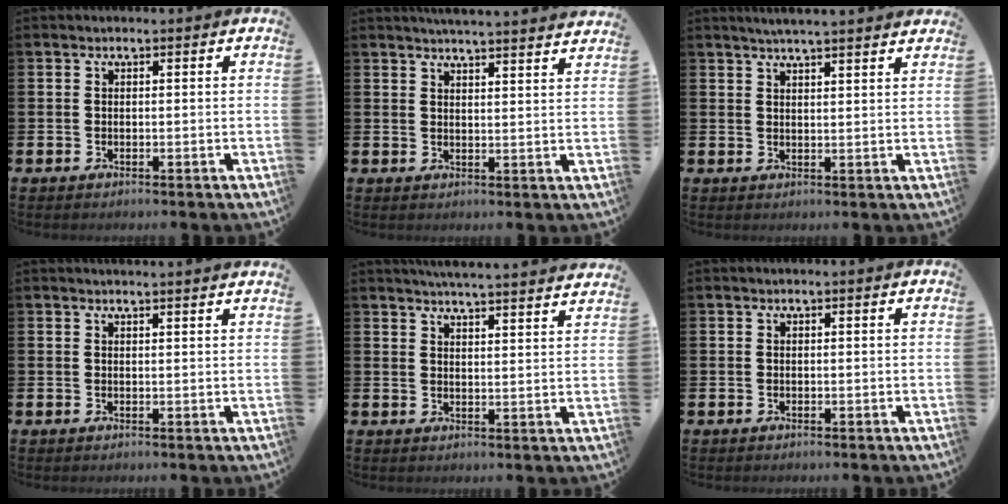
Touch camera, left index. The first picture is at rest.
{"total": 4.2, "force": [4.1, -0.6, 0.4], "torque": [-0.013, -0.023, 0.073]}
{"total": 3.7, "force": [3.5, -0.4, 0.9], "torque": [-0.024, -0.013, 0.064]}
{"total": 1.3, "force": [1.3, -0.2, 0.0], "torque": [0.004, -0.007, 0.023]}
{"total": 4.9, "force": [4.9, -0.6, 0.5], "torque": [-0.019, -0.028, 0.085]}
{"total": 0.0}